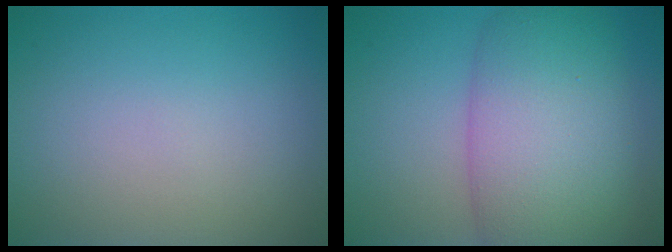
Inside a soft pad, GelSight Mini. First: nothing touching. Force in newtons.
{"total": 10.3, "press": 10.3, "slide": 0.2}